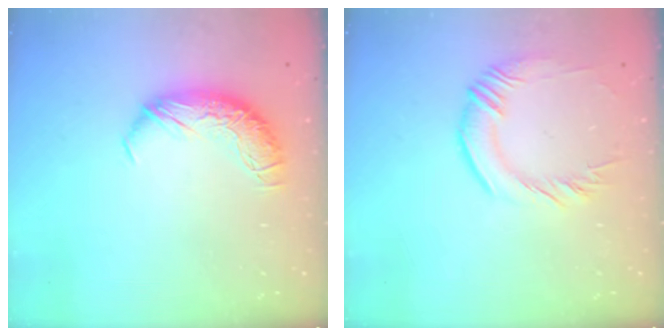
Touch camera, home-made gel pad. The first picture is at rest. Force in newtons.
{"total": 1.5, "press": 1.0, "slide": 1.1}